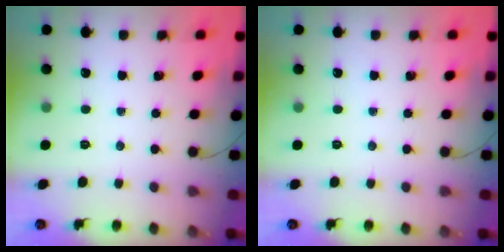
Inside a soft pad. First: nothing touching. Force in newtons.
{"total": 0.0}